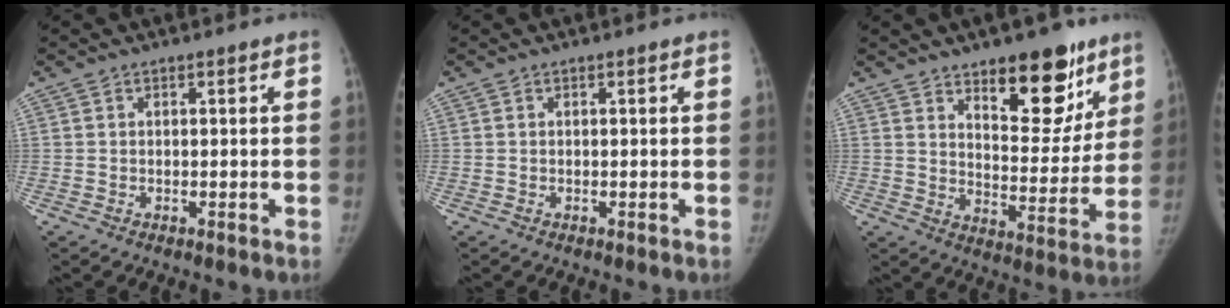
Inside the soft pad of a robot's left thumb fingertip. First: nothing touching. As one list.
[{"total": 0.0}, {"total": 16.0, "force": [10.2, 7.2, 10.1], "torque": [-0.074, -0.069, 0.153]}]